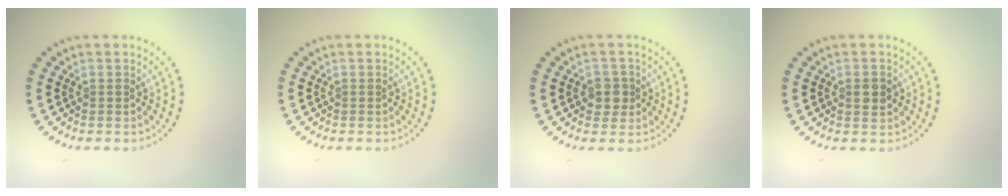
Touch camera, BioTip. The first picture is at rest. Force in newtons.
{"total": 0.0}
{"total": 1.9, "press": 1.8, "slide": 0.7}
{"total": 1.5, "press": 1.5, "slide": 0.2}